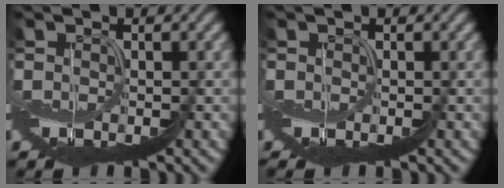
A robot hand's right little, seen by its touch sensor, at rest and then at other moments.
{"total": 0.8, "force": [-0.5, 0.2, 0.5], "torque": [-0.008, -0.002, -0.007]}